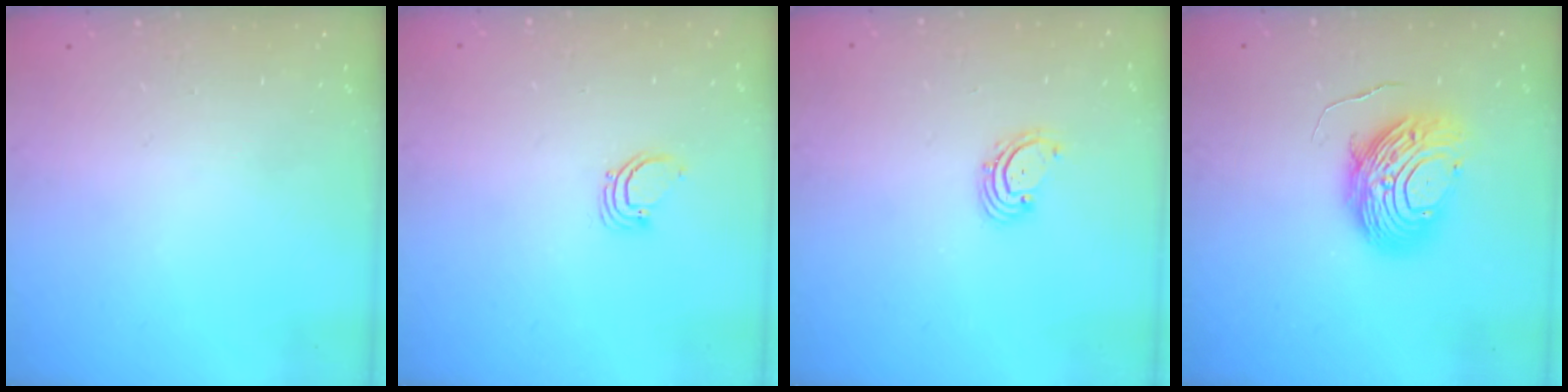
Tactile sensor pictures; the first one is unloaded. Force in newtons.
{"total": 2.5, "press": 2.5, "slide": 0.1}
{"total": 1.8, "press": 1.7, "slide": 0.7}
{"total": 10.8, "press": 10.8, "slide": 1.0}